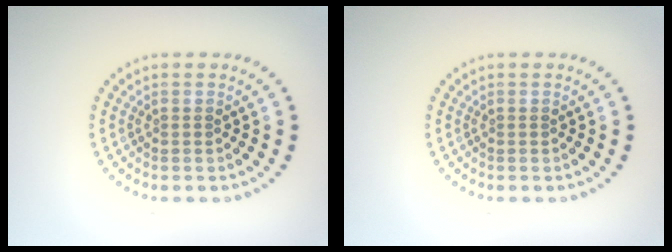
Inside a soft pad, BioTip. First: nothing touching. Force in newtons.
{"total": 0.0}